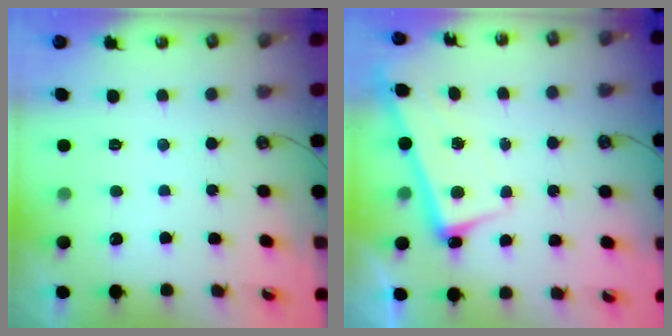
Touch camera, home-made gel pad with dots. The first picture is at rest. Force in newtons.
{"total": 2.6, "press": 2.4, "slide": 1.0}